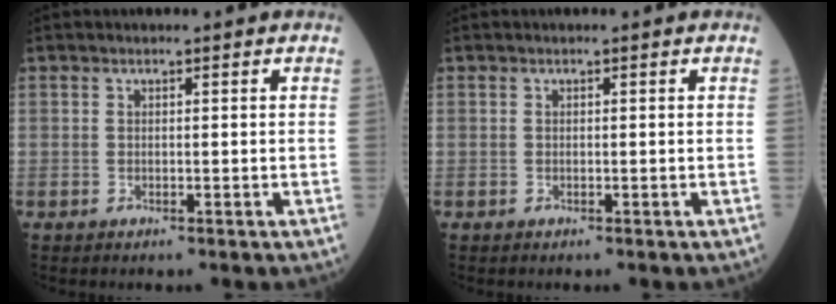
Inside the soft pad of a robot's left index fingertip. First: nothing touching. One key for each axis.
{"total": 0.0}